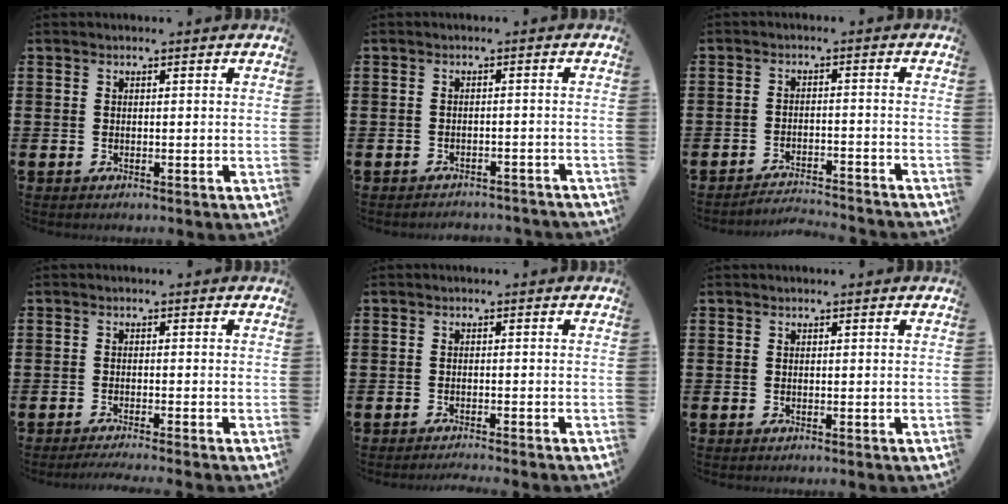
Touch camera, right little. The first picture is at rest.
{"total": 1.4, "force": [-1.4, 0.0, -0.1], "torque": [-0.003, 0.004, -0.031]}
{"total": 2.7, "force": [-2.7, -0.1, 0.0], "torque": [-0.004, 0.004, -0.057]}
{"total": 1.2, "force": [-1.0, -0.2, 0.5], "torque": [-0.007, -0.001, -0.020]}
{"total": 0.9, "force": [-0.9, -0.2, 0.2], "torque": [-0.002, -0.001, -0.018]}
{"total": 0.0}